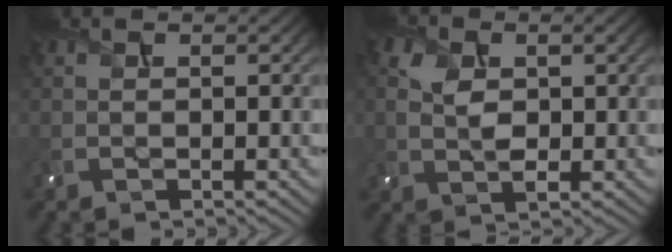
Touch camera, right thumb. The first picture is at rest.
{"total": 4.5, "force": [0.5, 2.6, 3.6], "torque": [-0.081, 0.000, 0.012]}